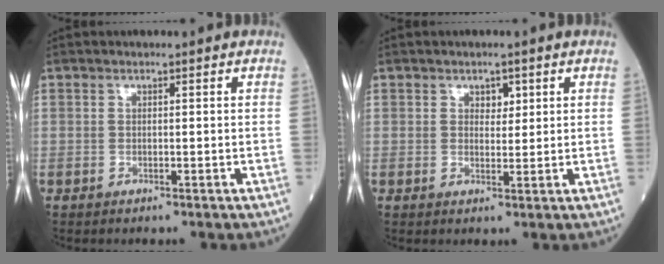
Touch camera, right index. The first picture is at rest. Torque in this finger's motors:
{"motor_torque": [-0.01, 0.01, 0.01, 0.00]}